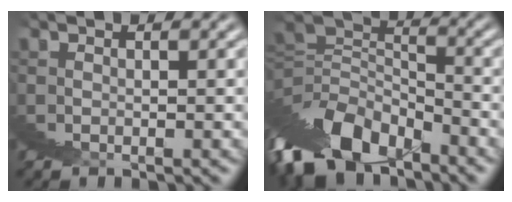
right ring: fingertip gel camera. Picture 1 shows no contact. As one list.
[{"total": 6.7, "force": [-4.2, 3.2, 4.1], "torque": [-0.046, -0.001, -0.074]}]